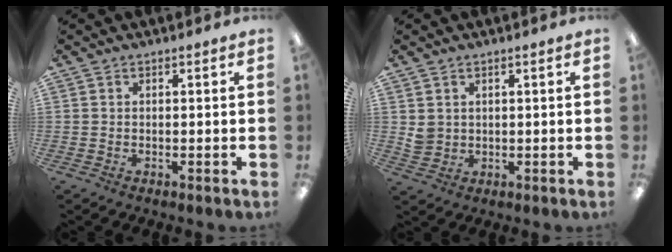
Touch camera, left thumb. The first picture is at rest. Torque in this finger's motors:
{"motor_torque": [0.49, 0.62, 0.32, -0.69, 0.00]}